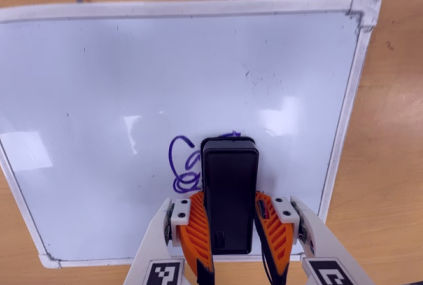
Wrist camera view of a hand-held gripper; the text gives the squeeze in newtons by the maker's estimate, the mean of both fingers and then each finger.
{"total": 15.0, "left": 15.6, "right": 14.5}